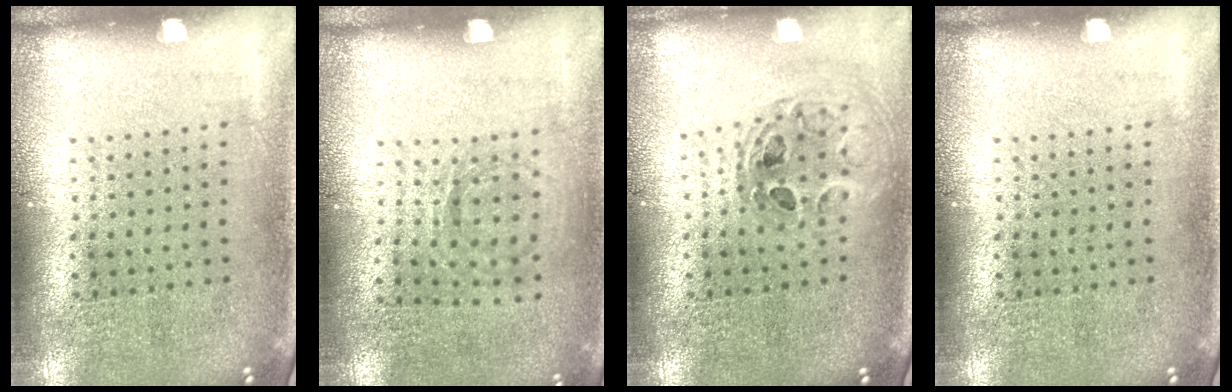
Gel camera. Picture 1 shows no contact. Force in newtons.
{"total": 0.9, "press": 0.8, "slide": 0.4}
{"total": 0.7, "press": 0.7, "slide": 0.1}
{"total": 0.0}